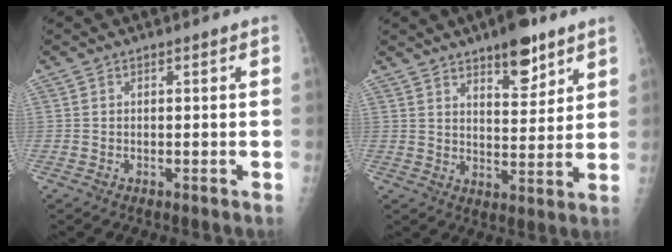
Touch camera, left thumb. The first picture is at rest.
{"total": 10.1, "force": [6.7, 3.8, 6.5], "torque": [-0.074, -0.040, 0.102]}